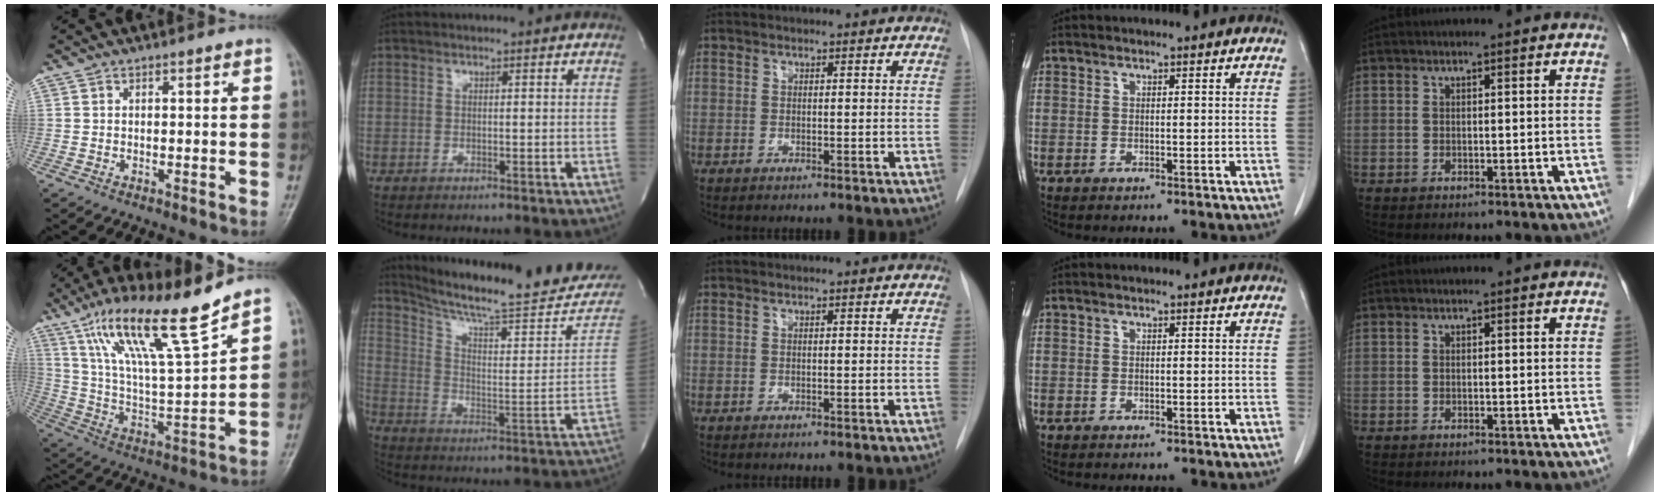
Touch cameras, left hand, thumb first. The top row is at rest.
{"thumb": {"total": 18.5, "force": [12.8, 2.1, 13.2], "torque": [-0.219, -0.063, 0.234]}, "index": {"total": 23.5, "force": [21.5, 1.5, 9.4], "torque": [-0.143, -0.082, 0.287]}}